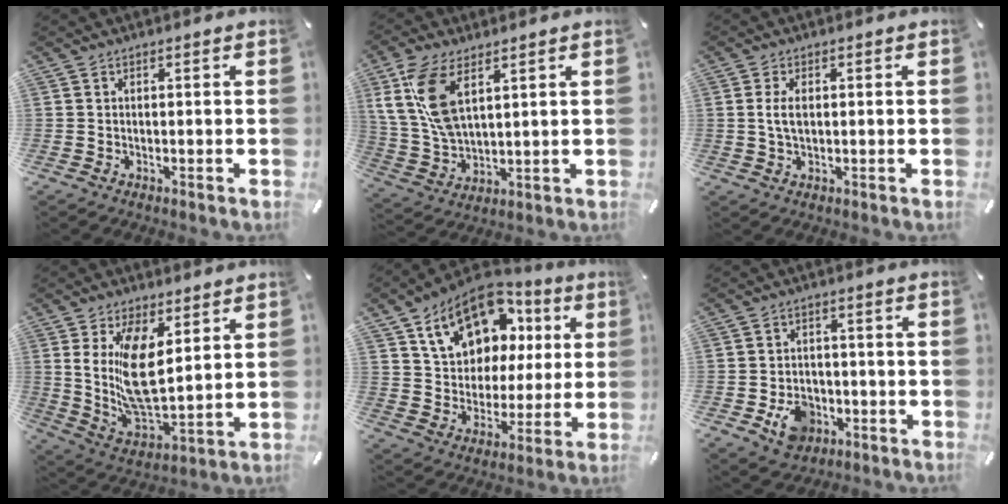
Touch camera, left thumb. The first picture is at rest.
{"total": 12.1, "force": [5.4, 6.2, 8.8], "torque": [-0.220, -0.018, 0.096]}
{"total": 3.4, "force": [0.4, 1.8, 2.9], "torque": [-0.070, 0.003, 0.003]}
{"total": 13.8, "force": [4.9, 7.5, 10.4], "torque": [-0.221, -0.029, 0.089]}
{"total": 16.5, "force": [8.5, 12.0, 7.6], "torque": [-0.129, -0.041, 0.156]}
{"total": 7.5, "force": [-2.6, 6.1, 3.4], "torque": [-0.060, 0.012, -0.046]}